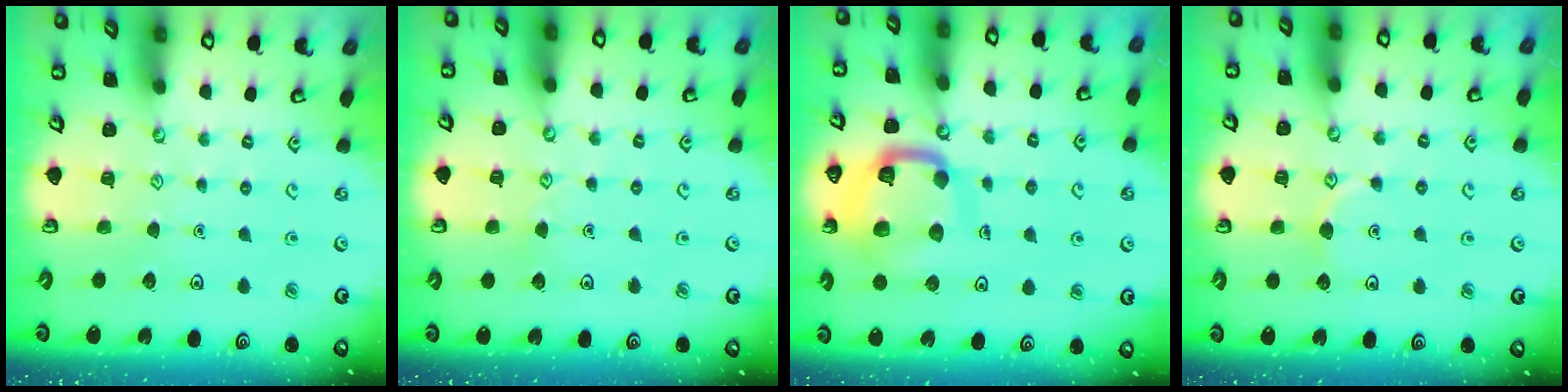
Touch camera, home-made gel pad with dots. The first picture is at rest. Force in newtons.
{"total": 3.5, "press": 3.5, "slide": 0.4}
{"total": 14.9, "press": 14.8, "slide": 1.5}
{"total": 4.7, "press": 4.6, "slide": 0.7}